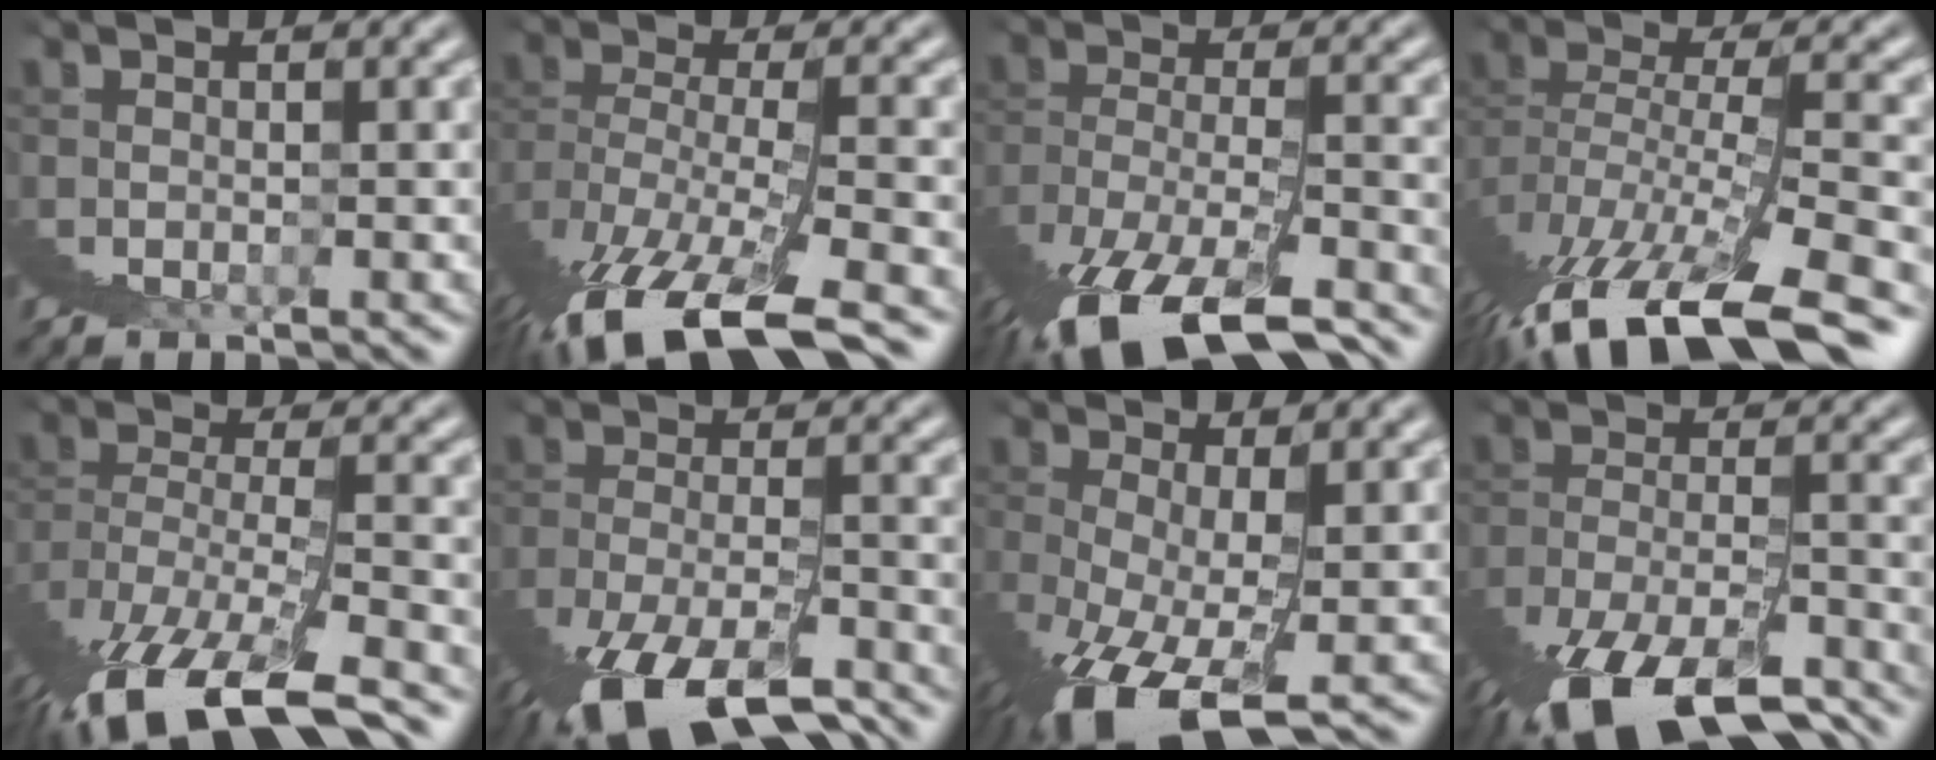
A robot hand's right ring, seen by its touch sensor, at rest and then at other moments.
{"total": 6.0, "force": [-2.7, 1.8, 4.9], "torque": [-0.110, -0.013, -0.031]}
{"total": 7.2, "force": [-4.5, 2.5, 5.0], "torque": [-0.094, -0.018, -0.058]}
{"total": 5.9, "force": [-1.7, 1.6, 5.4], "torque": [-0.114, 0.004, -0.024]}
{"total": 6.8, "force": [-2.9, 2.9, 5.4], "torque": [-0.113, -0.014, -0.035]}
{"total": 8.0, "force": [-5.4, 2.8, 5.1], "torque": [-0.095, -0.020, -0.075]}
{"total": 5.7, "force": [-3.7, 1.0, 4.2], "torque": [-0.073, -0.024, -0.040]}
{"total": 8.9, "force": [-5.5, 3.7, 5.9], "torque": [-0.105, -0.018, -0.075]}